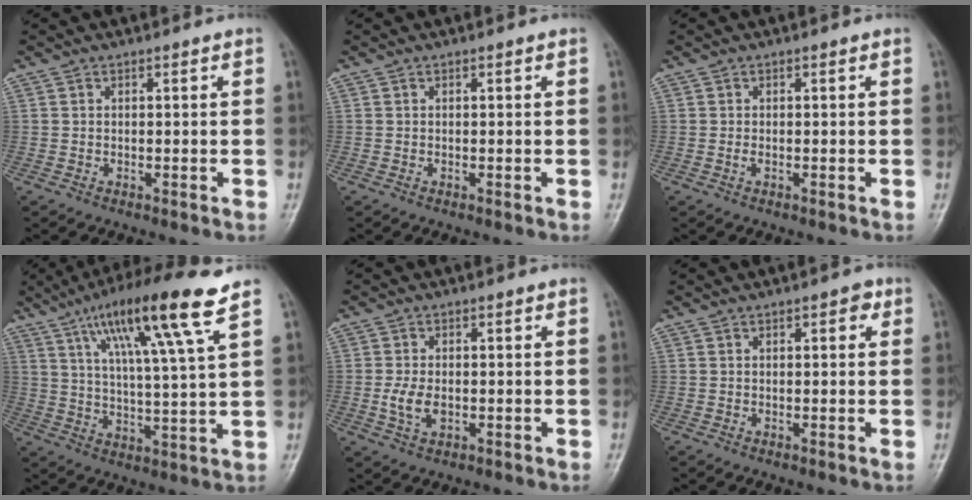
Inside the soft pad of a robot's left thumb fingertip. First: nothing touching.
{"total": 0.0}
{"total": 1.0, "force": [-0.1, 0.4, 0.9], "torque": [-0.019, 0.006, -0.001]}
{"total": 16.4, "force": [8.9, 1.0, 13.7], "torque": [-0.236, -0.023, 0.152]}
{"total": 4.4, "force": [-0.7, 2.6, 3.4], "torque": [-0.071, 0.001, -0.013]}
{"total": 2.3, "force": [0.9, 1.0, 1.8], "torque": [-0.016, 0.001, 0.009]}